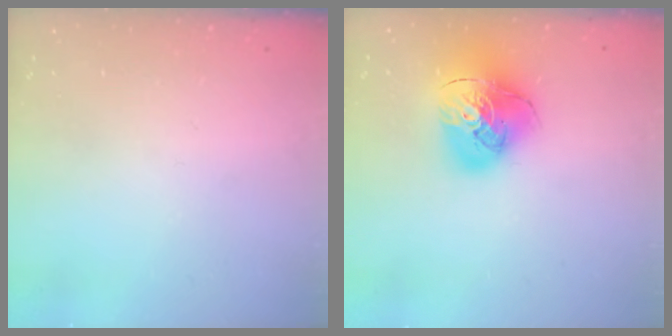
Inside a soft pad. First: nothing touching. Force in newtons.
{"total": 17.1, "press": 17.0, "slide": 2.1}